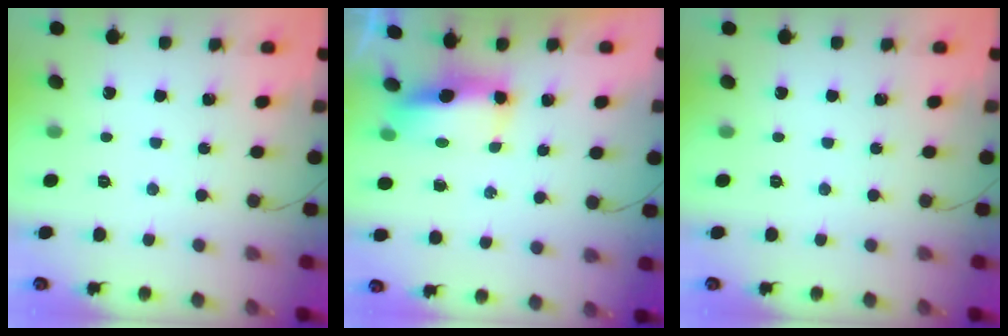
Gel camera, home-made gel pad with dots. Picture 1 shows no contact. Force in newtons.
{"total": 6.8, "press": 6.7, "slide": 0.7}
{"total": 0.0}